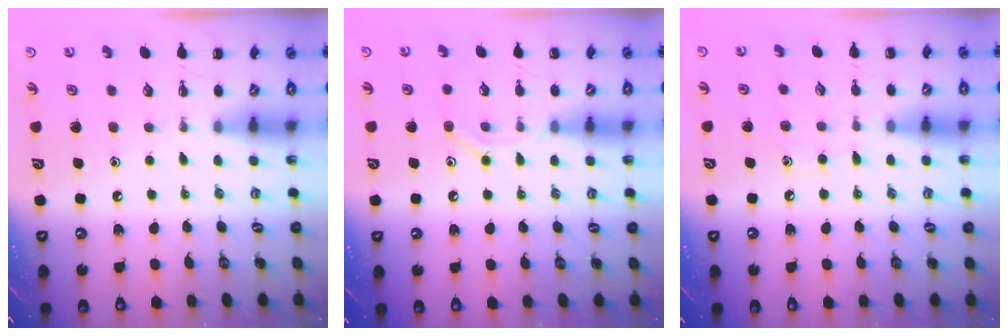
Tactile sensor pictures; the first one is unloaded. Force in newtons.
{"total": 8.3, "press": 8.2, "slide": 1.2}
{"total": 6.9, "press": 6.5, "slide": 2.2}